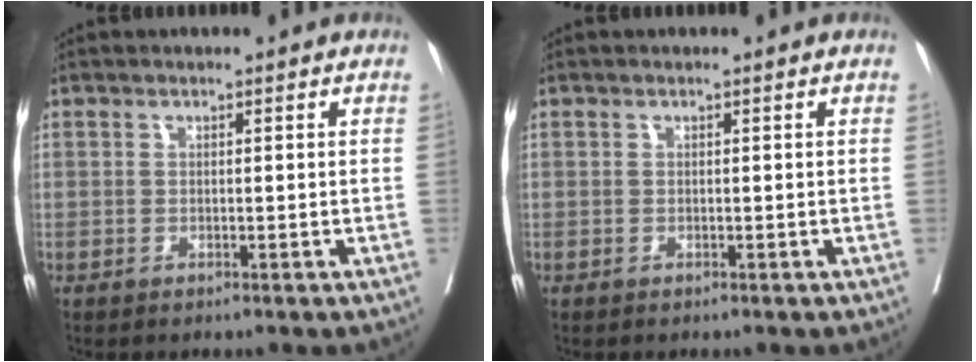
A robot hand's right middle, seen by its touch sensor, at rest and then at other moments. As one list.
[{"total": 0.0}]